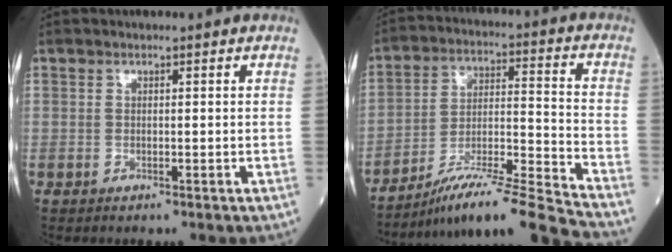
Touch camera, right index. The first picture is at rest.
{"total": 15.9, "force": [-14.1, -2.3, 7.0], "torque": [-0.117, 0.015, -0.243]}